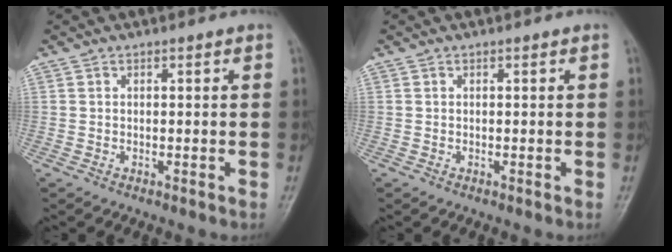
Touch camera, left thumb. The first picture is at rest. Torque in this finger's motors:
{"motor_torque": [-0.05, 0.05, -0.02, 0.01, 0.00]}